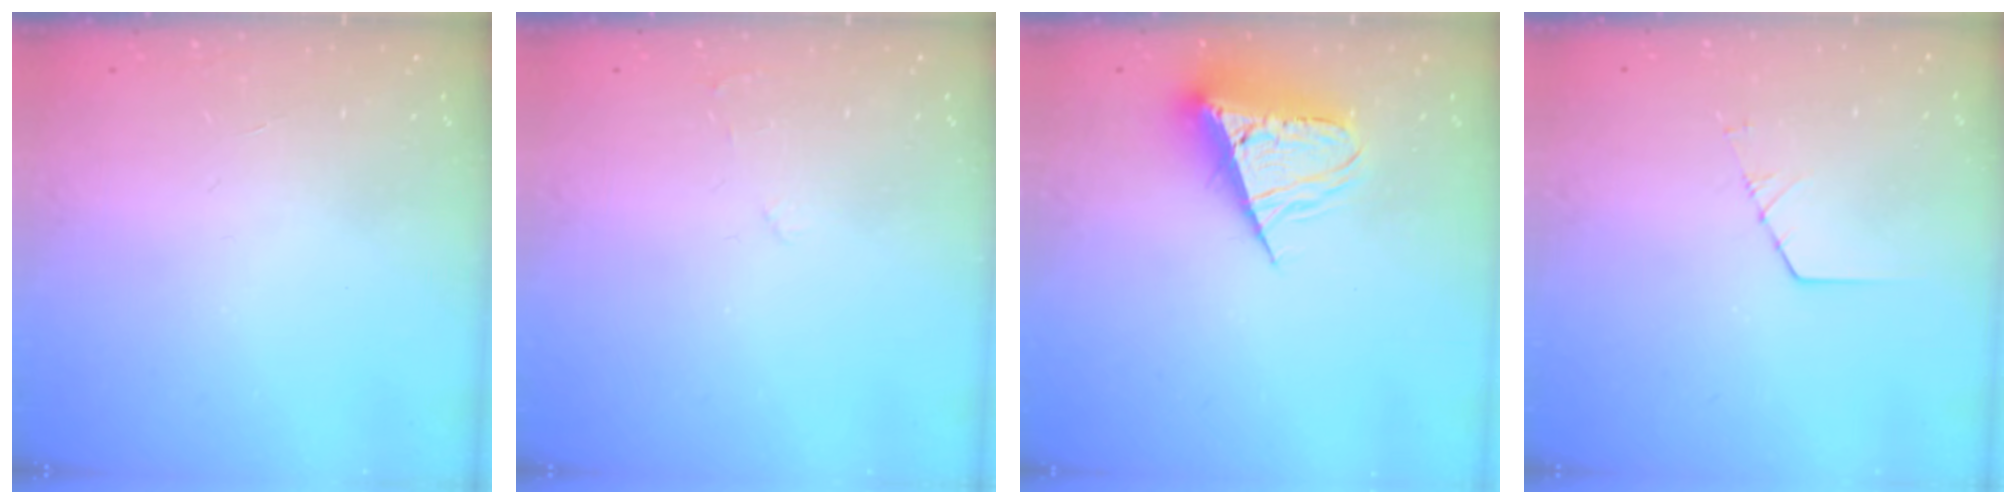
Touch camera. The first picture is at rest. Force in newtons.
{"total": 2.5, "press": 2.5, "slide": 0.4}
{"total": 9.9, "press": 9.8, "slide": 0.7}
{"total": 1.3, "press": 1.3, "slide": 0.1}